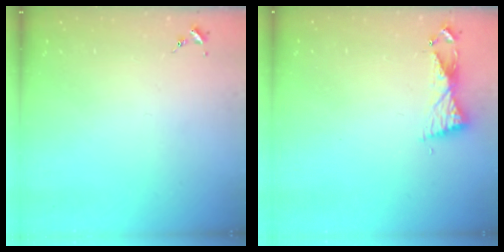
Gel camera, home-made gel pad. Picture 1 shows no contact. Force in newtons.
{"total": 6.3, "press": 6.3, "slide": 0.6}